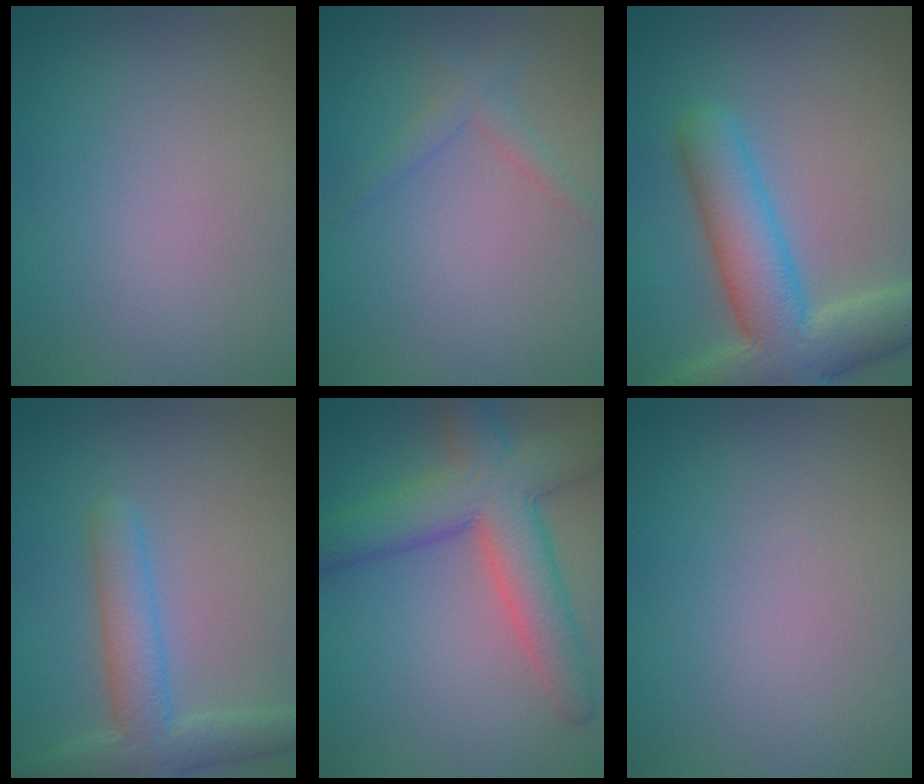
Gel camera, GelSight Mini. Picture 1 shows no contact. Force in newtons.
{"total": 1.5, "press": 1.5, "slide": 0.1}
{"total": 8.8, "press": 8.8, "slide": 0.7}
{"total": 4.7, "press": 4.7, "slide": 0.3}
{"total": 7.8, "press": 7.8, "slide": 0.4}
{"total": 0.0}